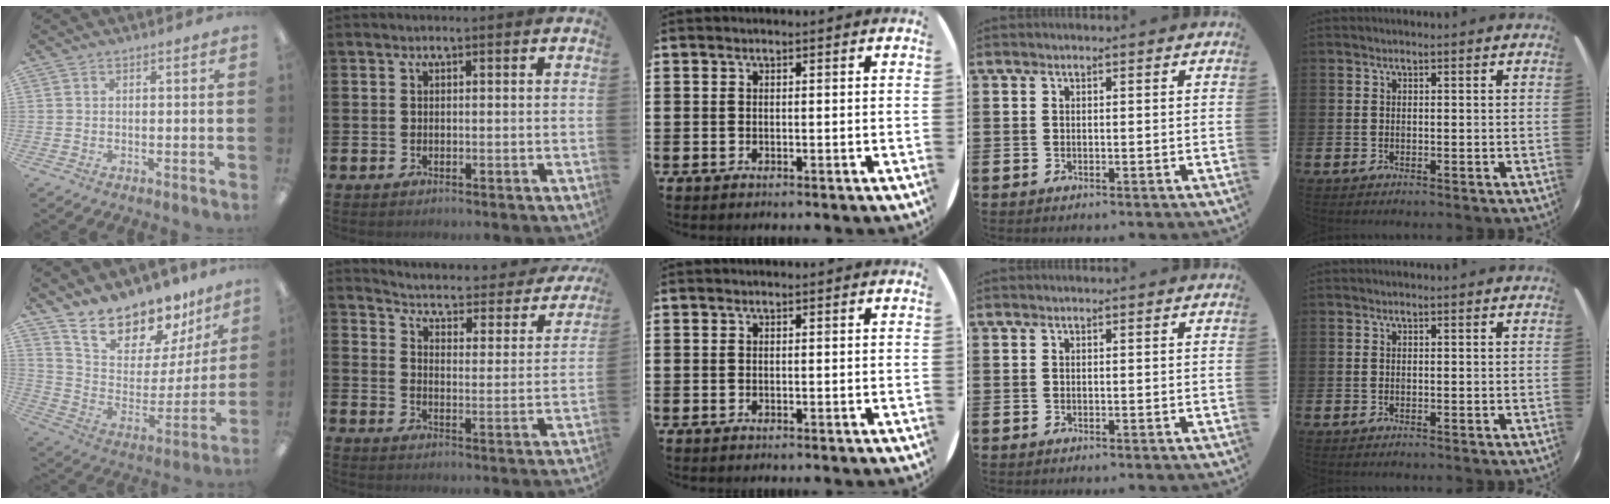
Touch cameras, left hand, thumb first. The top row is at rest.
{"thumb": {"total": 16.4, "force": [14.8, 6.1, 3.6], "torque": [-0.080, -0.126, 0.265]}, "index": {"total": 3.5, "force": [3.2, 1.2, 1.0], "torque": [-0.044, -0.032, 0.043]}}